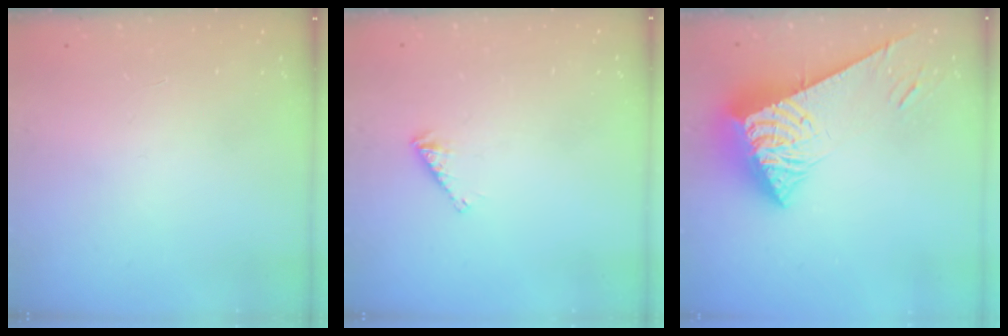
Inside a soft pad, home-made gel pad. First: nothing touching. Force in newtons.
{"total": 3.2, "press": 3.2, "slide": 0.4}
{"total": 8.6, "press": 8.5, "slide": 0.9}